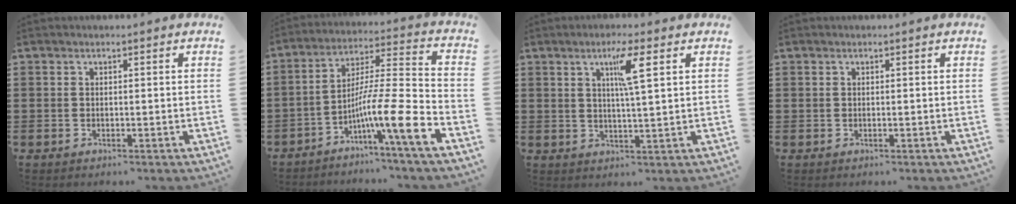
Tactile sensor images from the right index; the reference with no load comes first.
{"total": 11.5, "force": [-6.0, 0.0, 9.8], "torque": [-0.174, -0.022, -0.116]}
{"total": 5.8, "force": [2.5, 0.2, 5.2], "torque": [-0.093, -0.003, 0.033]}
{"total": 0.0}